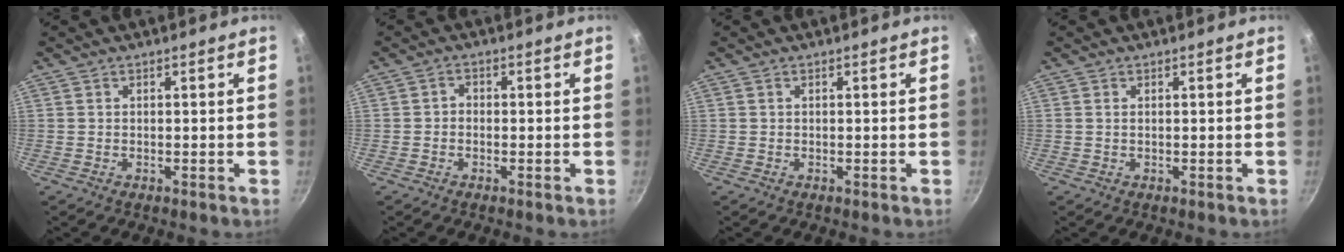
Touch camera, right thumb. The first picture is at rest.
{"total": 1.5, "force": [-0.5, 1.2, 0.8], "torque": [-0.011, 0.009, -0.012]}
{"total": 0.0}
{"total": 0.5, "force": [0.2, 0.3, 0.4], "torque": [-0.008, 0.001, 0.002]}